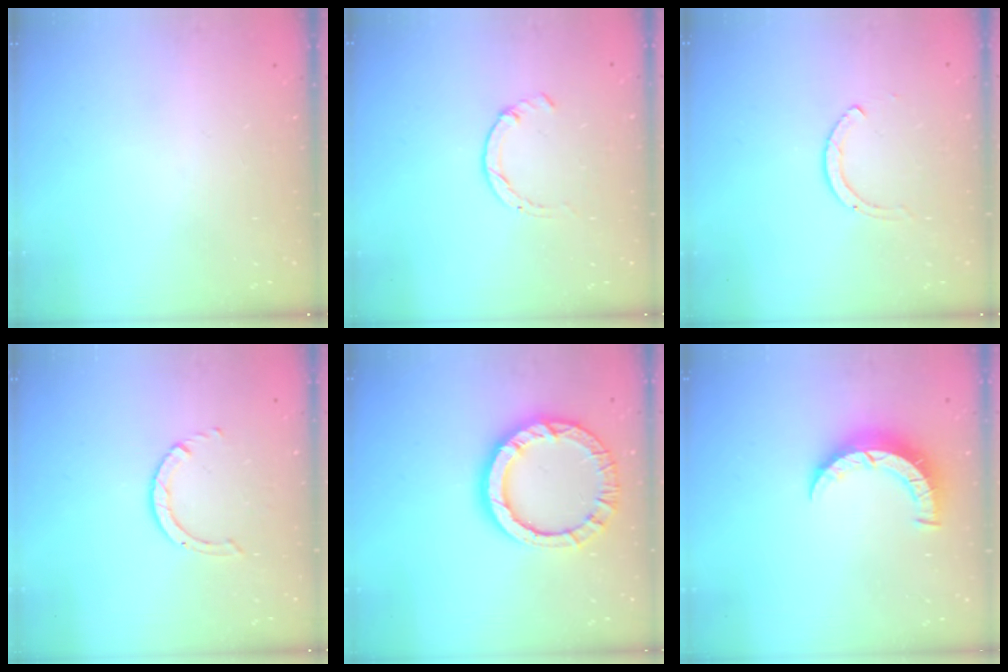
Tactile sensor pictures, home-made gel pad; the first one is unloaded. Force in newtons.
{"total": 1.7, "press": 1.7, "slide": 0.3}
{"total": 2.0, "press": 1.9, "slide": 0.3}
{"total": 1.4, "press": 1.4, "slide": 0.2}
{"total": 13.5, "press": 13.5, "slide": 1.1}
{"total": 7.1, "press": 7.0, "slide": 0.8}